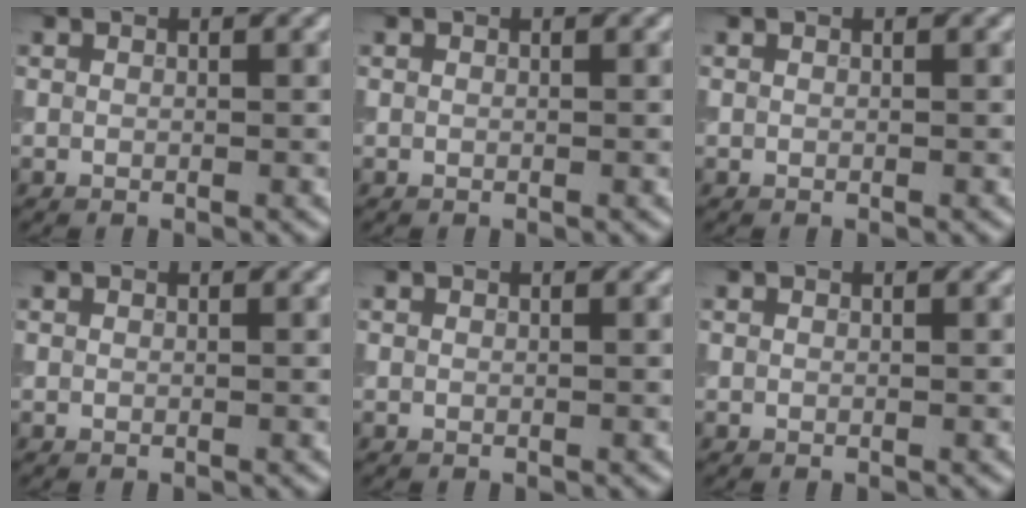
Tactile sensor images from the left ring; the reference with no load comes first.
{"total": 0.0}
{"total": 0.0}
{"total": 0.0}
{"total": 0.0}
{"total": 0.0}